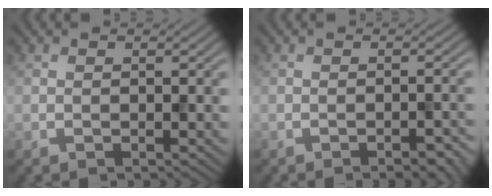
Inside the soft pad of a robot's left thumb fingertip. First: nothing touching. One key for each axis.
{"total": 2.3, "fx": -1.7, "fy": 0.5, "fz": 1.5, "tx": -0.017, "ty": 0.002, "tz": -0.023}